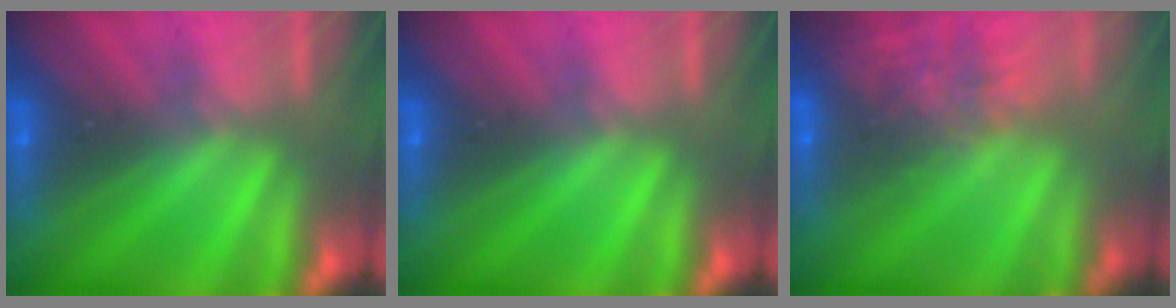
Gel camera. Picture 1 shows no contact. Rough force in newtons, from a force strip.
{"total": 0.0}
{"total": 7.8}